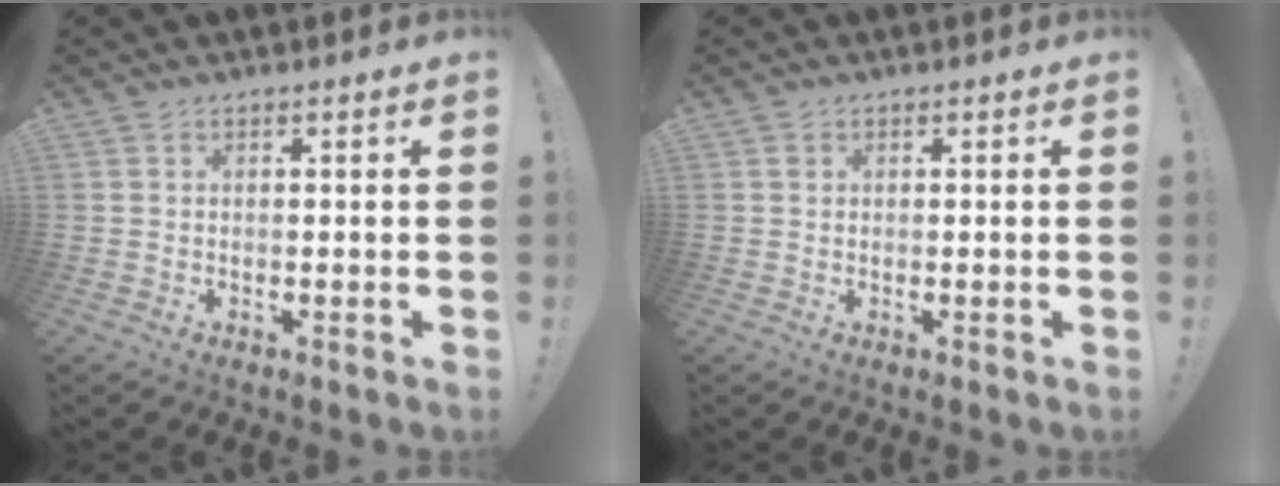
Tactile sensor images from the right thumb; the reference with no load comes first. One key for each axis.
{"total": 0.8, "fx": 0.3, "fy": 0.7, "fz": 0.1, "tx": -0.001, "ty": 0.000, "tz": 0.006}